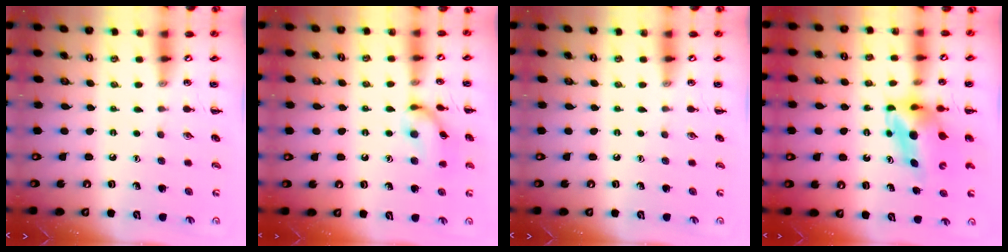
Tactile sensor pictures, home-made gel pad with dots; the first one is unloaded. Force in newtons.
{"total": 11.9, "press": 11.8, "slide": 1.0}
{"total": 0.0}
{"total": 5.1, "press": 4.9, "slide": 1.2}